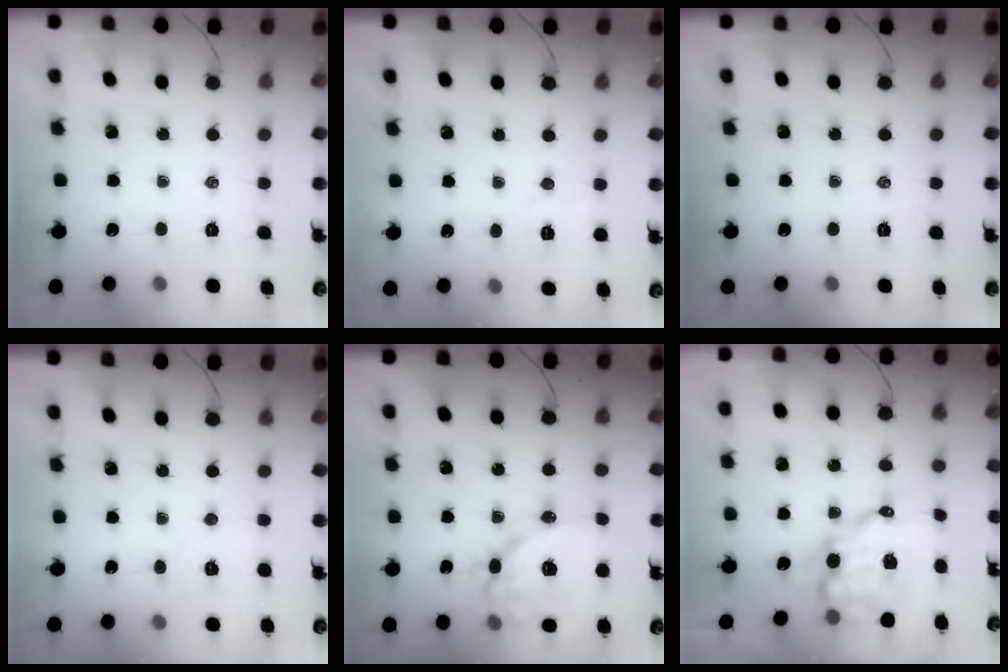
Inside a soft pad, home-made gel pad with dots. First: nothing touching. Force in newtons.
{"total": 3.7, "press": 3.5, "slide": 1.1}
{"total": 0.0}
{"total": 4.8, "press": 4.7, "slide": 1.0}
{"total": 15.5, "press": 15.3, "slide": 2.4}
{"total": 11.4, "press": 11.2, "slide": 2.3}